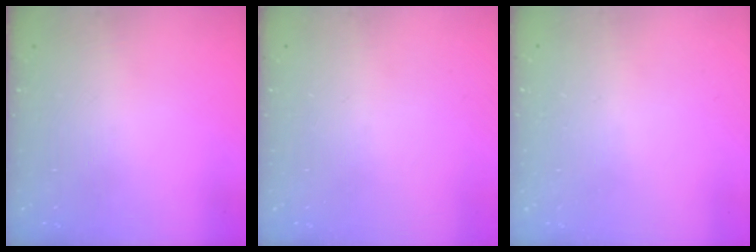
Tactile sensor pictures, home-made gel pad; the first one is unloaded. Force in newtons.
{"total": 0.0}
{"total": 2.5, "press": 2.5, "slide": 0.2}